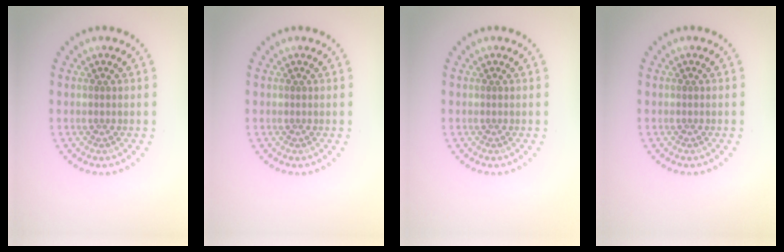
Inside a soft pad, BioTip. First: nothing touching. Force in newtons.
{"total": 0.0}
{"total": 0.0}
{"total": 0.0}